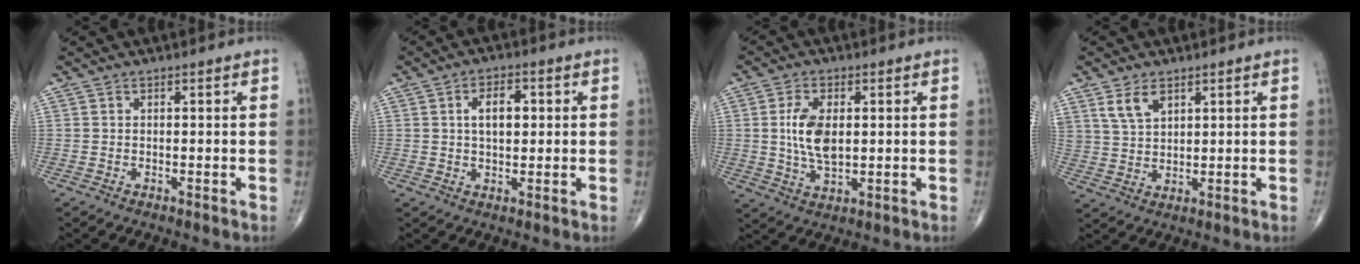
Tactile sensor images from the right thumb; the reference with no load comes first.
{"total": 6.1, "force": [1.2, 3.4, 4.8], "torque": [-0.068, 0.005, 0.017]}
{"total": 8.4, "force": [1.0, 4.5, 7.0], "torque": [-0.134, -0.007, 0.022]}
{"total": 5.4, "force": [3.1, 3.1, 3.1], "torque": [-0.050, -0.015, 0.068]}